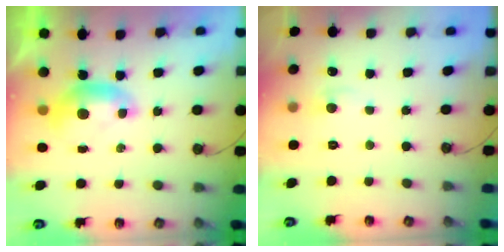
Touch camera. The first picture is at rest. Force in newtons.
{"total": 1.2, "press": 1.1, "slide": 0.4}